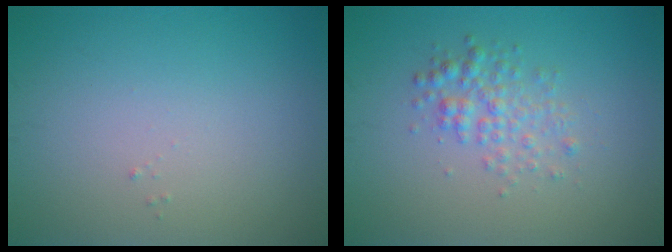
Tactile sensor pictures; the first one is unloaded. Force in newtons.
{"total": 2.5, "press": 2.5, "slide": 0.0}